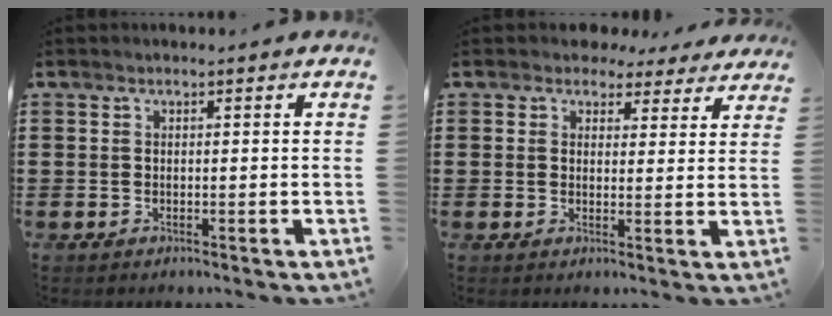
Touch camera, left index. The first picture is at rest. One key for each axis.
{"total": 3.4, "fx": 2.9, "fy": 1.6, "fz": 0.7, "tx": -0.018, "ty": -0.004, "tz": 0.052}